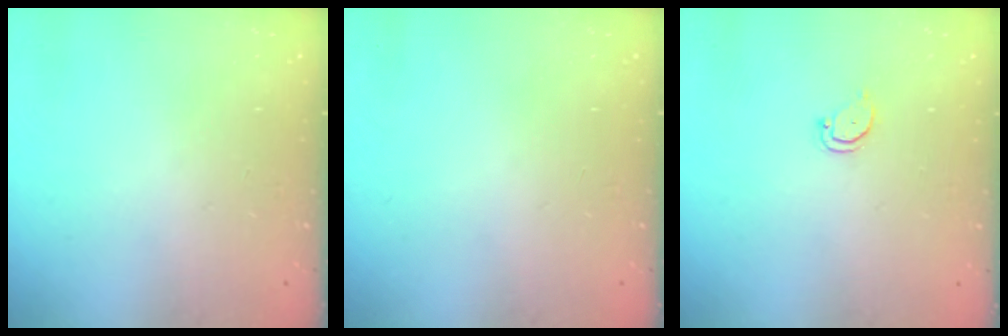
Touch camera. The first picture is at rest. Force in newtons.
{"total": 0.0}
{"total": 2.5, "press": 2.5, "slide": 0.3}